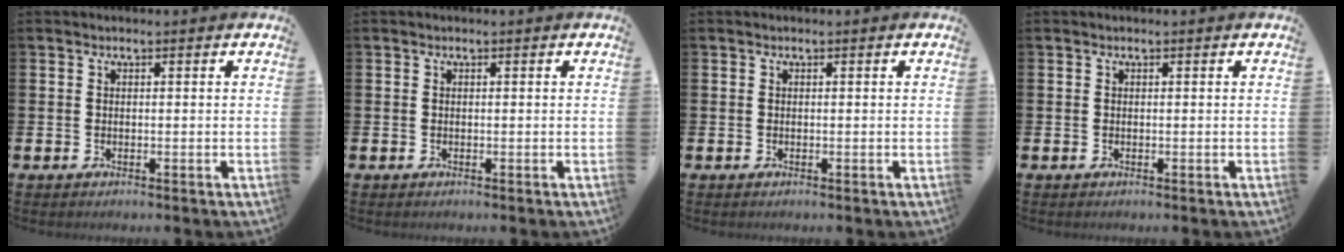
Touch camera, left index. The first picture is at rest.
{"total": 0.0}
{"total": 0.0}
{"total": 0.0}